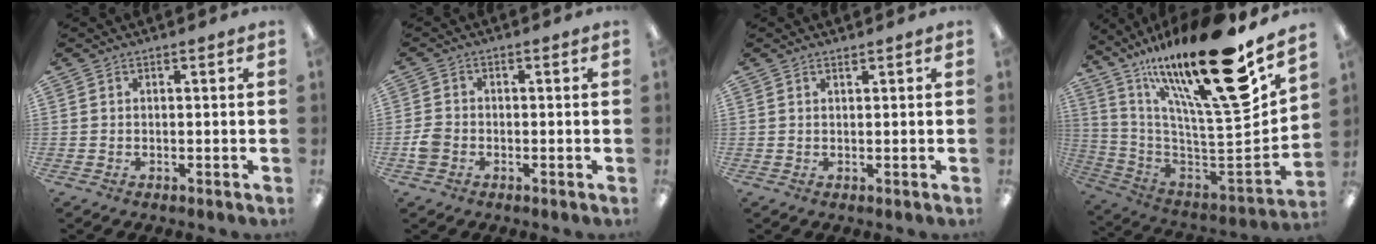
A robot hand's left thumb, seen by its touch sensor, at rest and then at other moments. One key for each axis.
{"total": 3.3, "fx": -1.3, "fy": 2.5, "fz": 1.7, "tx": -0.035, "ty": 0.007, "tz": -0.026}
{"total": 0.7, "fx": 0.6, "fy": 0.1, "fz": 0.3, "tx": -0.008, "ty": 0.000, "tz": 0.012}
{"total": 27.4, "fx": 17.2, "fy": 5.6, "fz": 20.5, "tx": -0.318, "ty": -0.135, "tz": 0.276}